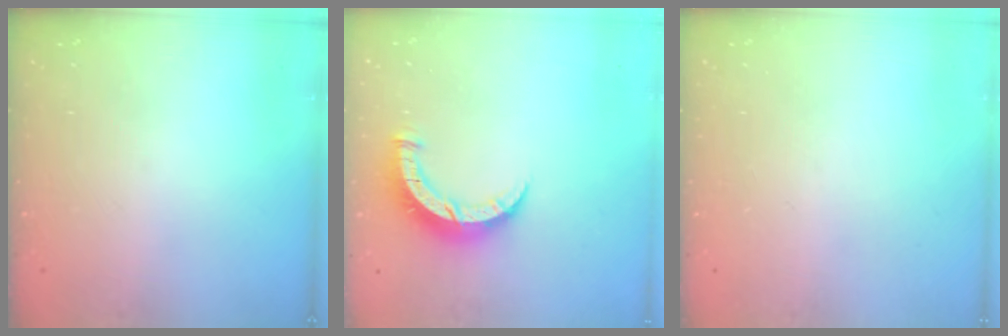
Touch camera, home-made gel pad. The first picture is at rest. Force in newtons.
{"total": 8.0, "press": 7.9, "slide": 1.0}
{"total": 0.0}